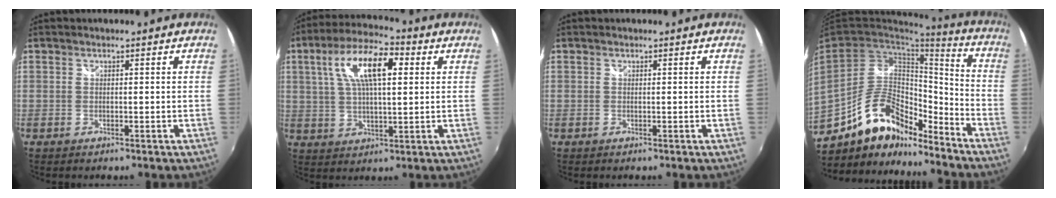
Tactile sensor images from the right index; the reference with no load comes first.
{"total": 13.2, "force": [4.2, 4.9, 11.6], "torque": [-0.214, 0.026, 0.070]}
{"total": 0.0}
{"total": 18.9, "force": [-13.3, 9.3, 9.6], "torque": [-0.199, 0.024, -0.215]}